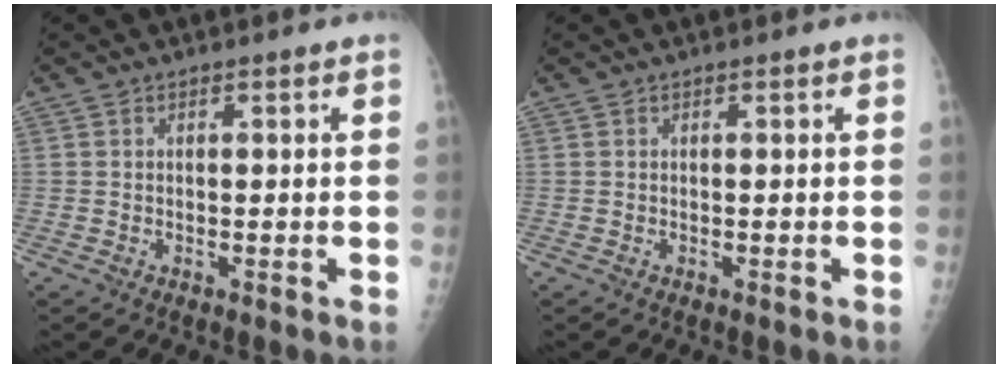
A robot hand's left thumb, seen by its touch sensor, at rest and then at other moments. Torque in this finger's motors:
{"motor_torque": [-0.12, 0.00, 0.01, 0.10, -0.03]}